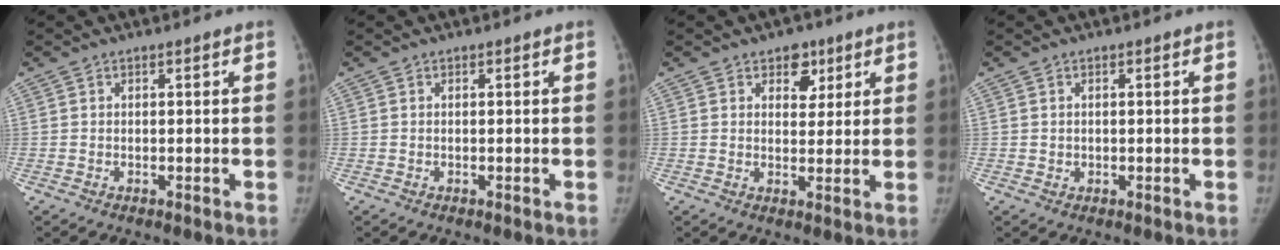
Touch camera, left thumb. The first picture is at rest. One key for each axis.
{"total": 0.0}
{"total": 5.0, "fx": 2.8, "fy": 3.4, "fz": 2.4, "tx": -0.002, "ty": -0.012, "tz": 0.038}
{"total": 0.9, "fx": 0.1, "fy": 0.9, "fz": 0.1, "tx": 0.009, "ty": 0.001, "tz": 0.002}